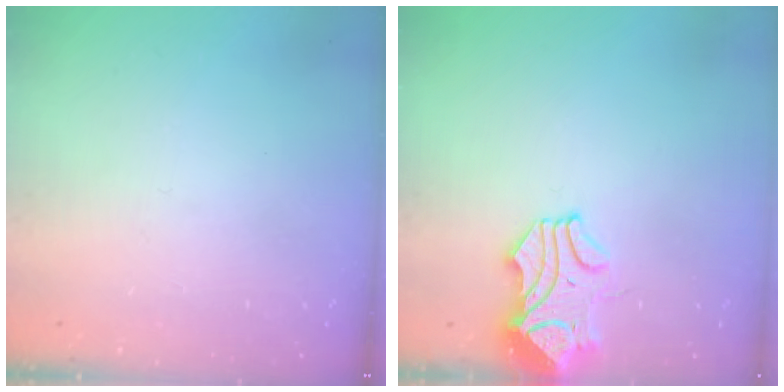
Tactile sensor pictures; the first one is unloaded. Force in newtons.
{"total": 1.1, "press": 0.6, "slide": 0.9}